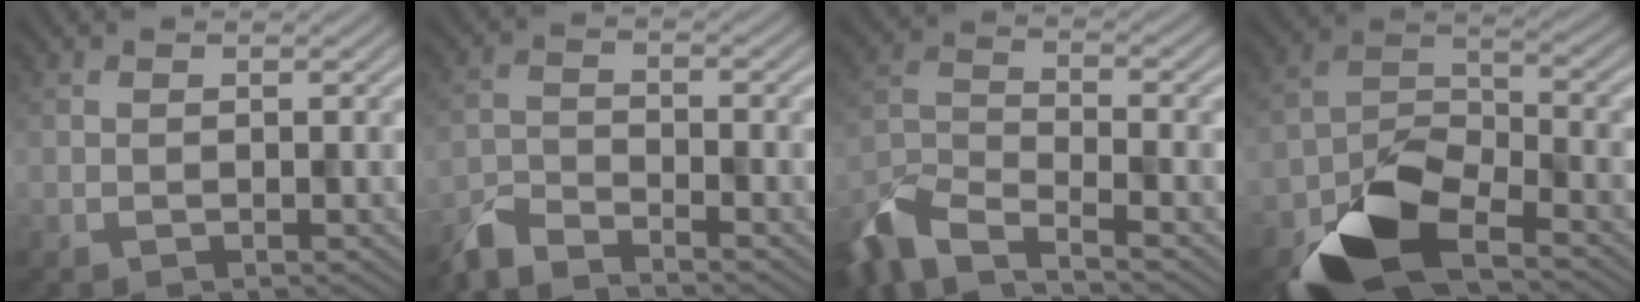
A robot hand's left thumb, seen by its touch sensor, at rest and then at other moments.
{"total": 4.5, "force": [-4.2, 0.6, 1.5], "torque": [-0.038, -0.007, -0.091]}
{"total": 8.6, "force": [-6.7, 2.4, 4.8], "torque": [-0.108, -0.014, -0.146]}
{"total": 11.8, "force": [-7.5, 5.2, 7.4], "torque": [-0.140, -0.011, -0.149]}